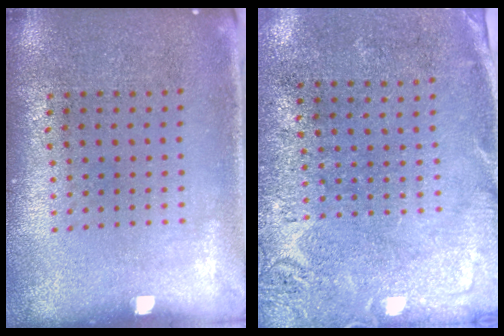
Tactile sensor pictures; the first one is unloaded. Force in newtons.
{"total": 2.8, "press": 2.4, "slide": 1.4}